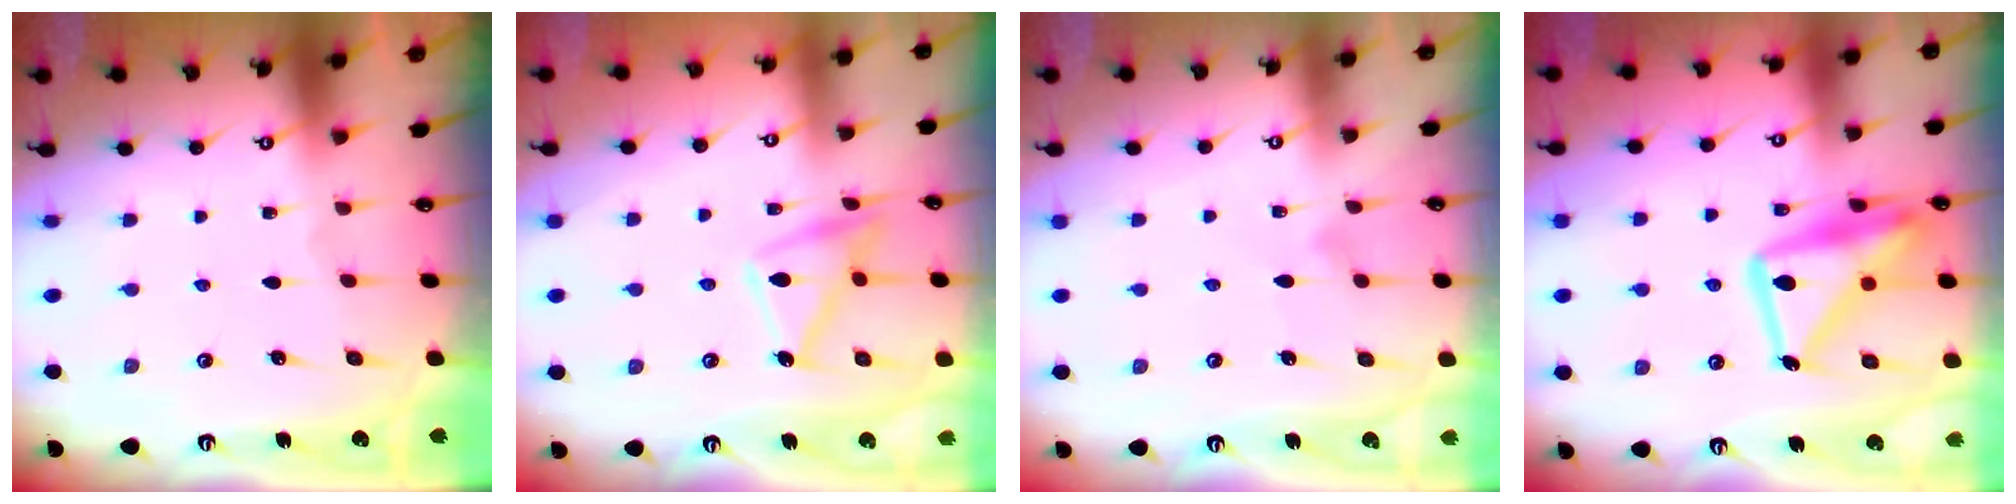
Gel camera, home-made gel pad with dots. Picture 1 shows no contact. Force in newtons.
{"total": 14.4, "press": 14.4, "slide": 1.1}
{"total": 8.5, "press": 8.5, "slide": 0.4}
{"total": 18.9, "press": 18.8, "slide": 1.9}